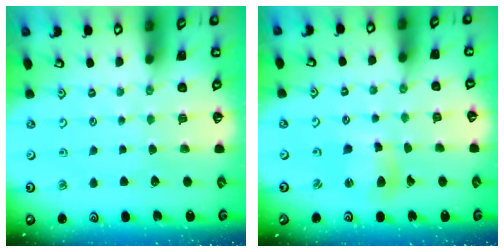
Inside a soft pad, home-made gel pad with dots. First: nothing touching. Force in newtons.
{"total": 7.7, "press": 7.7, "slide": 0.9}